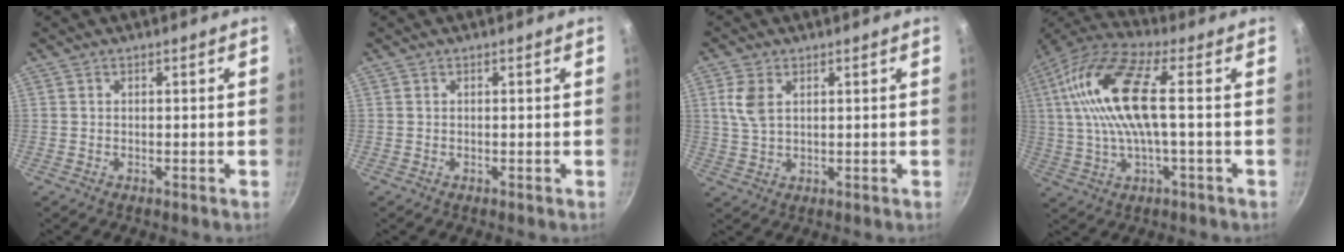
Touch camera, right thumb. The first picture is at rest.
{"total": 0.0}
{"total": 5.3, "force": [1.8, 3.2, 3.8], "torque": [-0.079, -0.003, 0.037]}
{"total": 17.3, "force": [1.9, 5.7, 16.2], "torque": [-0.323, 0.022, 0.027]}